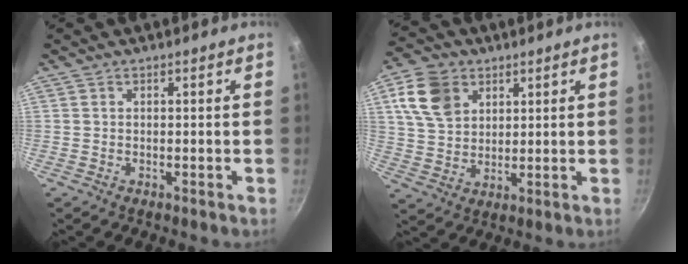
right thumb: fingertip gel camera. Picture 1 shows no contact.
{"total": 11.1, "force": [4.5, 8.1, 6.0], "torque": [-0.093, -0.002, 0.087]}